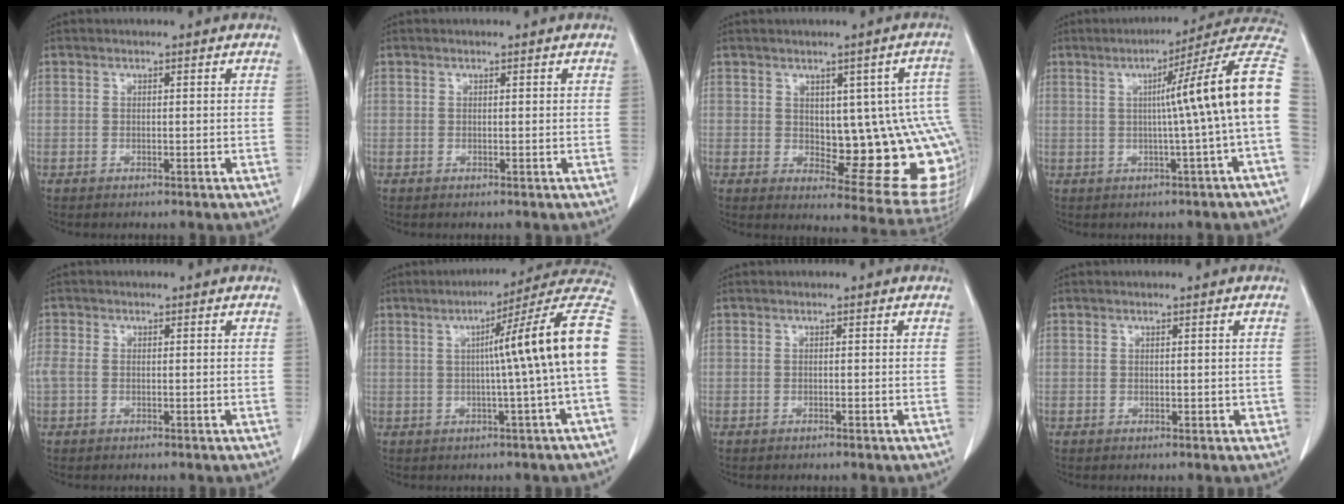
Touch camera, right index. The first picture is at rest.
{"total": 0.0}
{"total": 15.4, "force": [-0.3, 5.7, 14.3], "torque": [-0.123, 0.013, 0.015]}
{"total": 14.2, "force": [0.5, -2.0, 14.1], "torque": [-0.175, 0.027, 0.000]}
{"total": 3.0, "force": [-0.4, 2.0, 2.3], "torque": [-0.075, 0.012, -0.004]}
{"total": 14.9, "force": [0.7, -1.8, 14.8], "torque": [-0.187, 0.030, 0.001]}
{"total": 0.0}
{"total": 0.9, "force": [-0.1, 0.6, 0.6], "torque": [-0.005, 0.001, 0.002]}